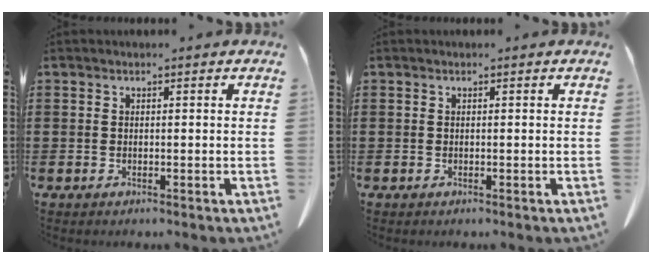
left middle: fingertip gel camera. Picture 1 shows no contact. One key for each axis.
{"total": 0.0}